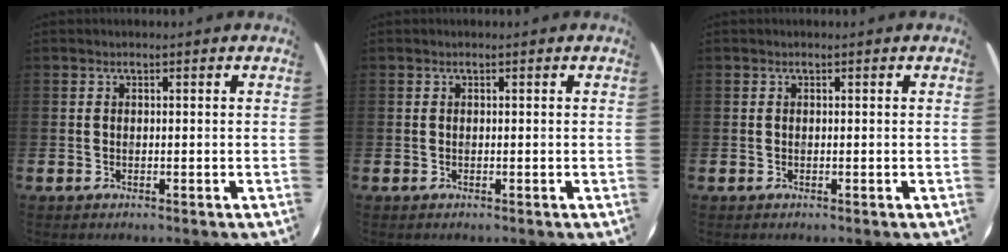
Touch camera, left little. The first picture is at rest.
{"total": 0.0}
{"total": 0.0}